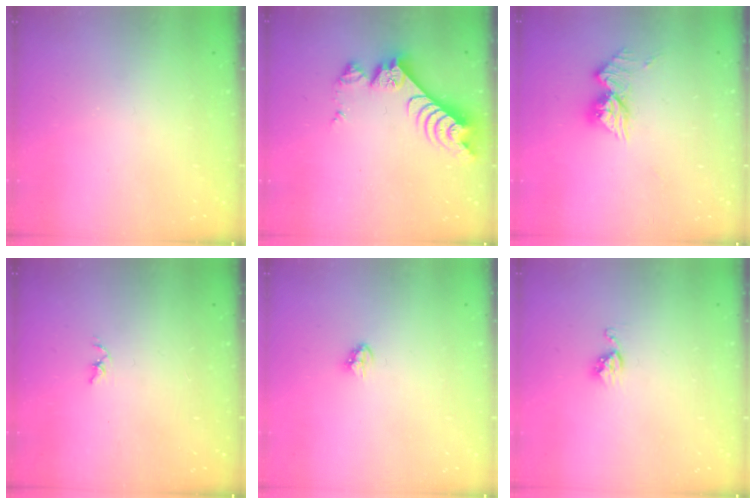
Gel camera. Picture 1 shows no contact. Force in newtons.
{"total": 10.1, "press": 10.0, "slide": 1.0}
{"total": 10.6, "press": 10.6, "slide": 1.0}
{"total": 1.8, "press": 1.7, "slide": 0.3}
{"total": 3.4, "press": 3.4, "slide": 0.5}
{"total": 5.1, "press": 5.0, "slide": 0.5}